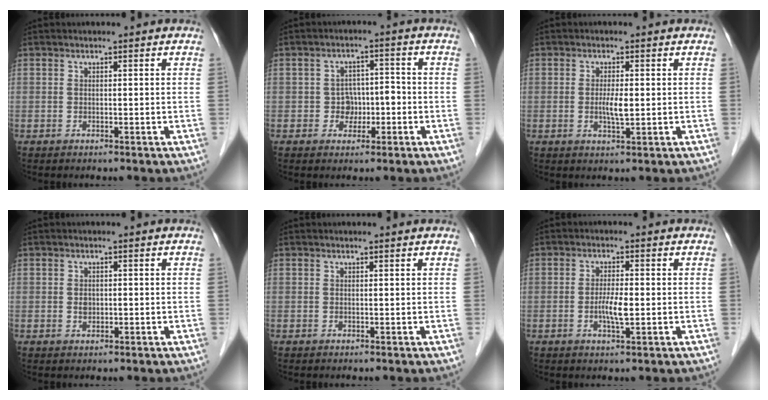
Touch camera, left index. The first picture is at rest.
{"total": 3.7, "force": [-1.2, 3.0, 1.8], "torque": [-0.023, 0.014, -0.019]}
{"total": 2.6, "force": [-0.1, 0.4, 2.6], "torque": [-0.053, -0.005, -0.001]}
{"total": 1.2, "force": [-0.1, 0.9, 0.7], "torque": [-0.015, 0.000, 0.000]}
{"total": 0.6, "force": [0.6, -0.1, 0.2], "torque": [-0.008, 0.002, 0.010]}
{"total": 3.4, "force": [-0.7, 0.5, 3.3], "torque": [-0.068, -0.005, -0.012]}